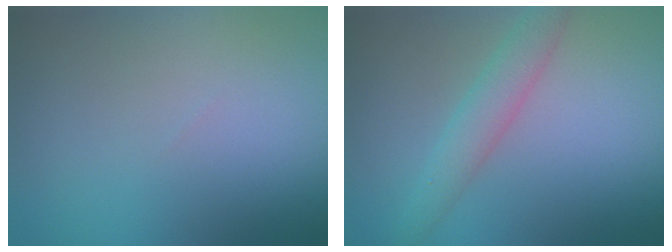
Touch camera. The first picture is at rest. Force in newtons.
{"total": 2.9, "press": 2.9, "slide": 0.1}